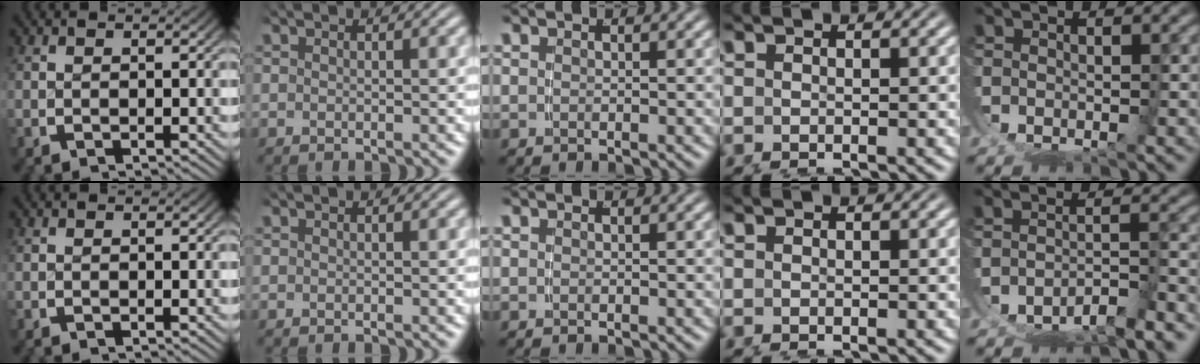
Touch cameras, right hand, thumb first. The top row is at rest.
{"little": {"total": 5.6, "force": [-4.4, 2.6, 2.1], "torque": [-0.045, -0.023, -0.063]}}